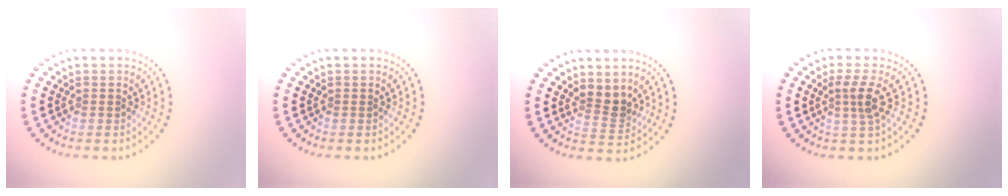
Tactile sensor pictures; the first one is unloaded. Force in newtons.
{"total": 0.0}
{"total": 2.5, "press": 1.8, "slide": 1.6}
{"total": 2.4, "press": 1.8, "slide": 1.5}